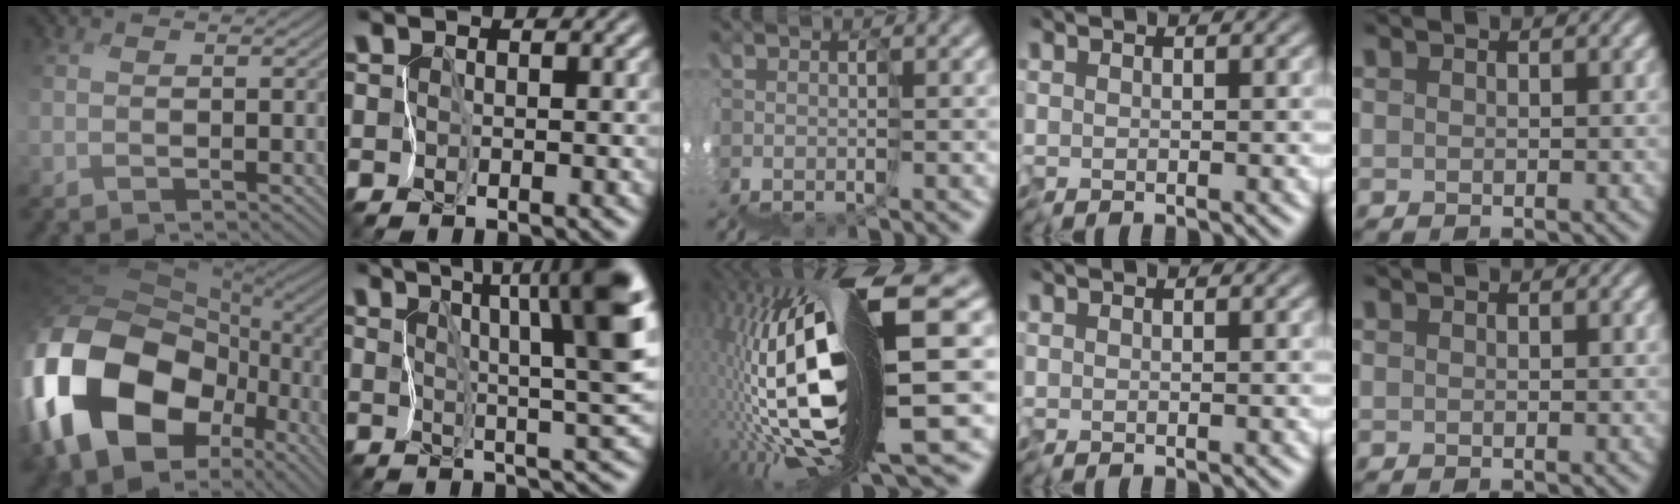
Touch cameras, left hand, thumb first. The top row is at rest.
{"thumb": {"total": 20.6, "force": [-6.3, 14.1, 13.6], "torque": [-0.327, -0.024, -0.116]}, "index": {"total": 10.4, "force": [4.3, 2.0, 9.3], "torque": [-0.122, 0.011, 0.064]}, "middle": {"total": 15.8, "force": [1.0, 3.1, 15.5], "torque": [-0.265, 0.020, 0.026]}}